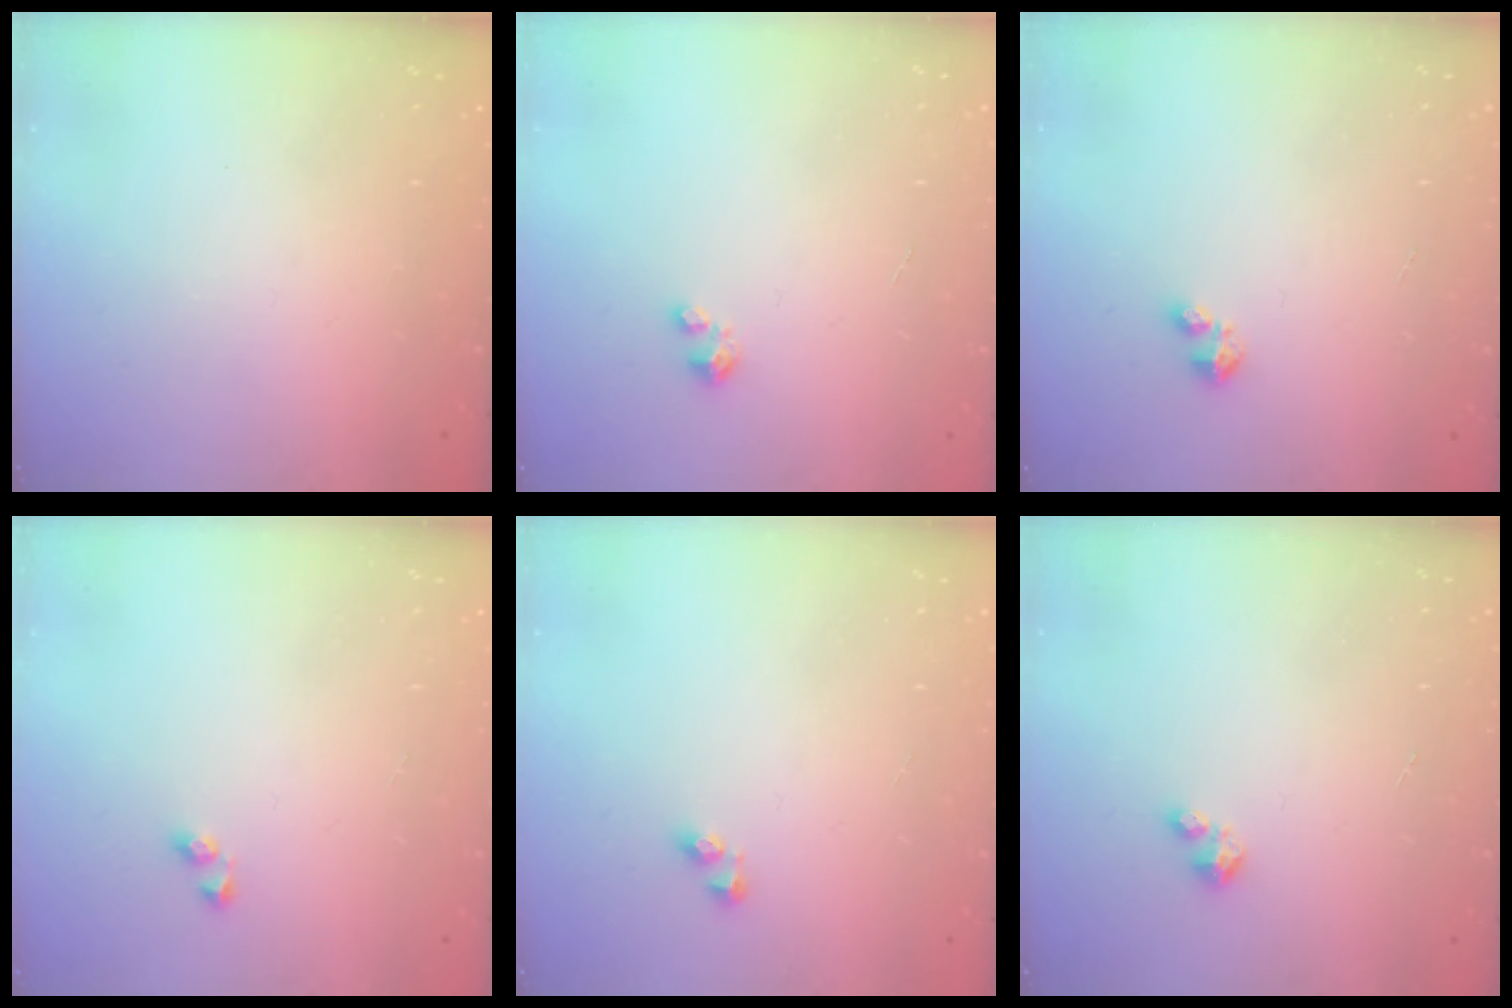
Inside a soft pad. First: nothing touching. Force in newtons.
{"total": 1.6, "press": 1.6, "slide": 0.2}
{"total": 1.6, "press": 1.6, "slide": 0.3}
{"total": 2.4, "press": 2.0, "slide": 1.3}
{"total": 2.5, "press": 2.5, "slide": 0.2}
{"total": 1.7, "press": 1.7, "slide": 0.2}